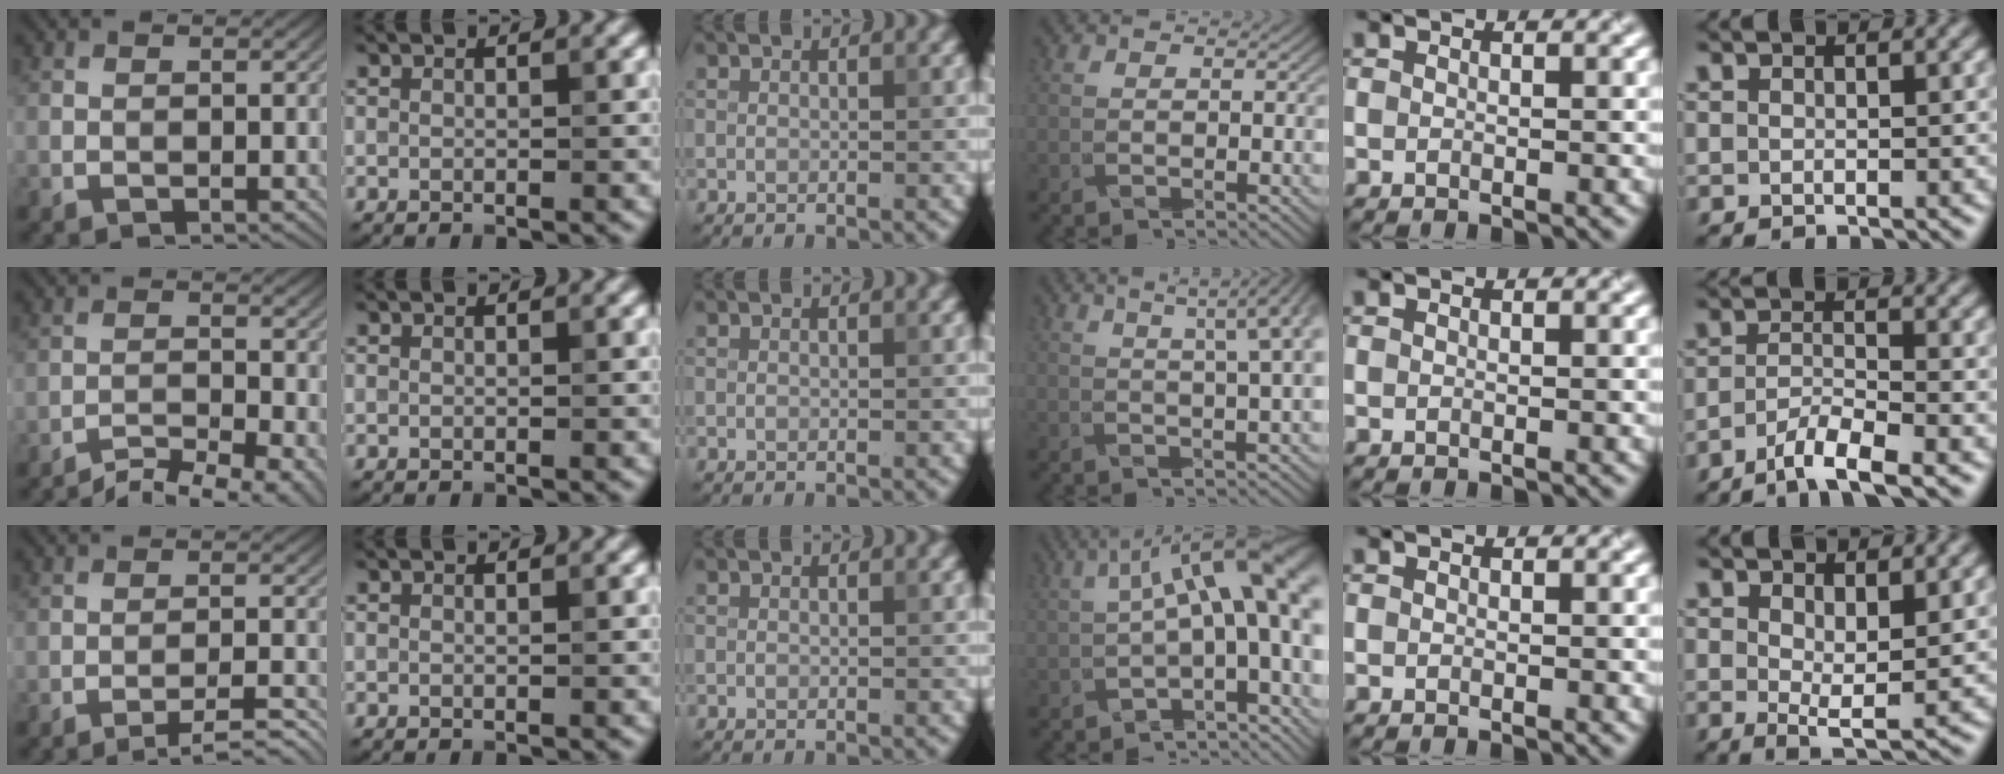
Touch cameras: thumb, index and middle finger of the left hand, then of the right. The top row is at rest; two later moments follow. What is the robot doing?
{"motion": "pour", "object": "sugar"}